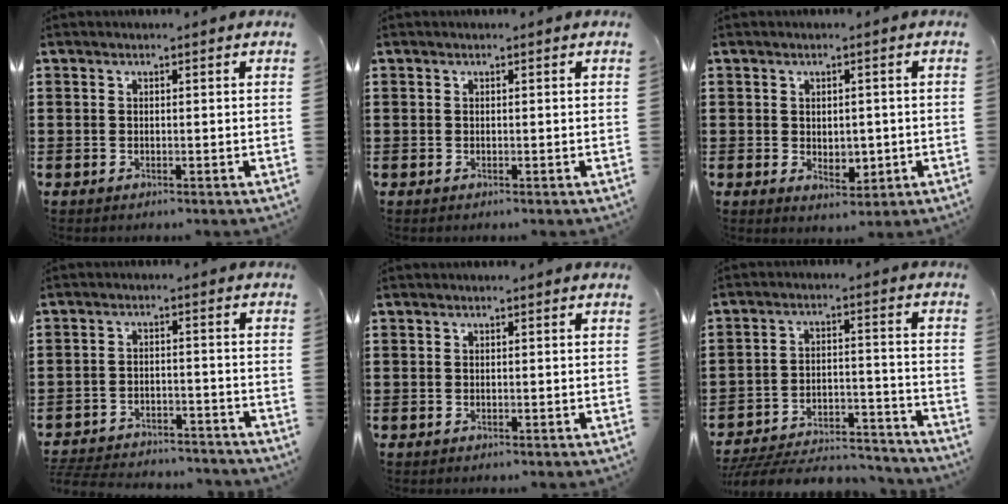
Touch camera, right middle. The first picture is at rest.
{"total": 0.0}
{"total": 2.6, "force": [-0.1, 2.0, 1.7], "torque": [-0.018, -0.001, -0.006]}
{"total": 4.2, "force": [-4.1, 0.5, 0.4], "torque": [-0.015, 0.003, -0.089]}
{"total": 0.0}
{"total": 6.3, "force": [-5.9, 1.1, 1.7], "torque": [-0.036, 0.007, -0.120]}